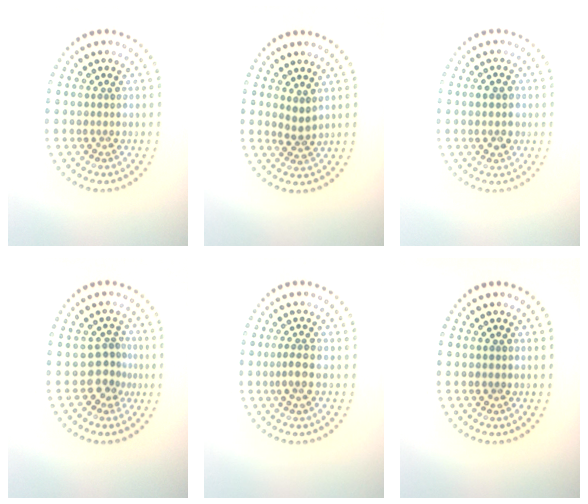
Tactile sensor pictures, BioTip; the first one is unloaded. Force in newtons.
{"total": 1.7, "press": 1.2, "slide": 1.3}
{"total": 2.7, "press": 2.7, "slide": 0.1}
{"total": 2.5, "press": 1.7, "slide": 1.8}
{"total": 1.6, "press": 1.4, "slide": 0.8}
{"total": 0.0}